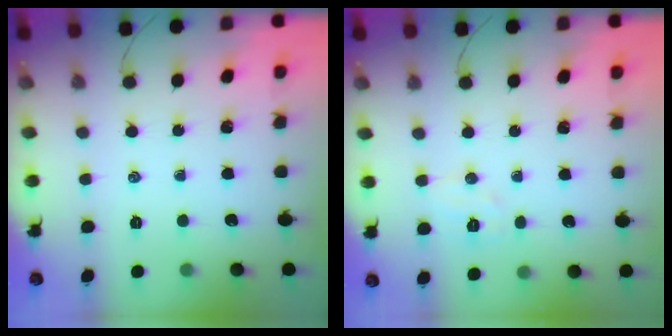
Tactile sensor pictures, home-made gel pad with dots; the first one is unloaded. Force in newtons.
{"total": 5.6, "press": 5.5, "slide": 0.9}